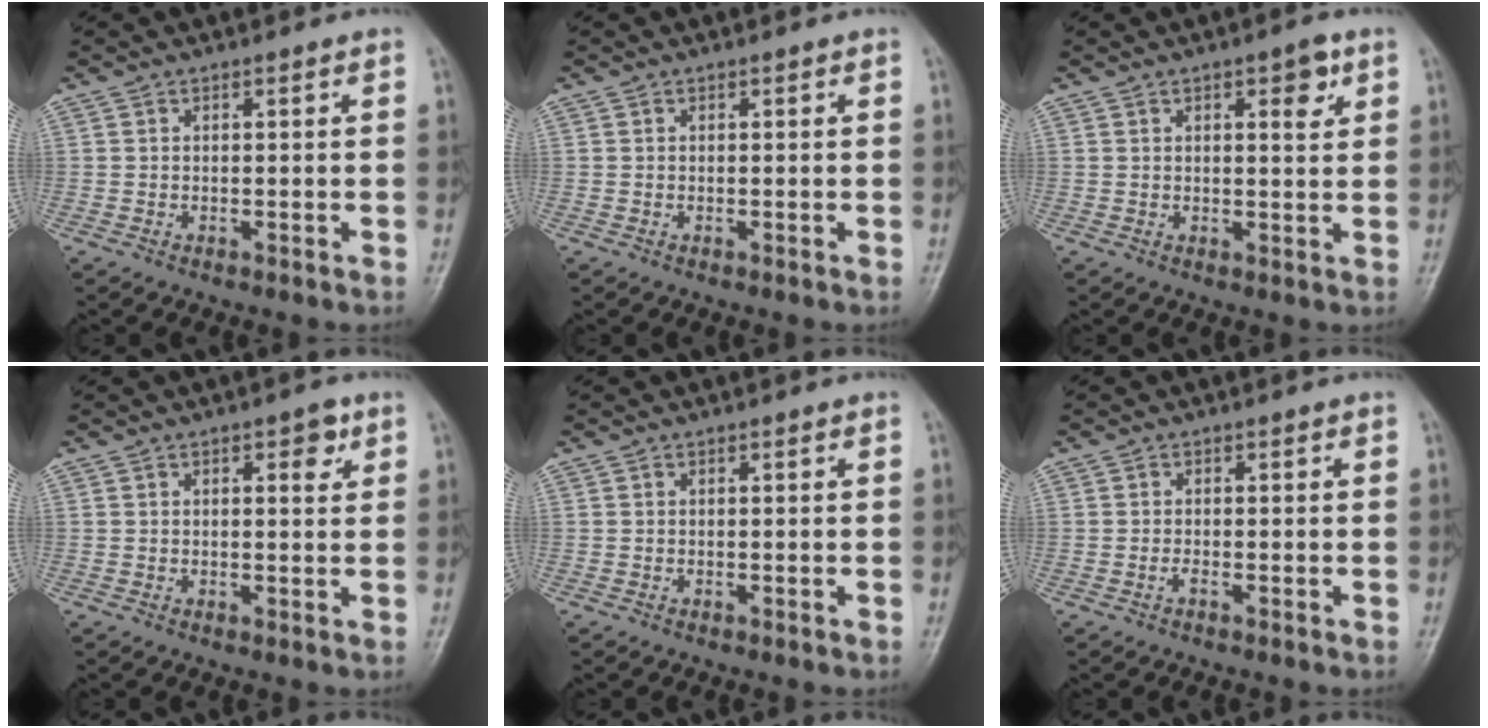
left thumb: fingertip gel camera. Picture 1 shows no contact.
{"total": 0.0}
{"total": 4.4, "force": [2.1, 1.6, 3.5], "torque": [-0.037, -0.008, 0.027]}
{"total": 3.4, "force": [1.6, 1.5, 2.6], "torque": [-0.023, -0.004, 0.018]}
{"total": 0.0}
{"total": 1.2, "force": [-0.7, 0.4, 1.0], "torque": [-0.024, 0.002, -0.016]}